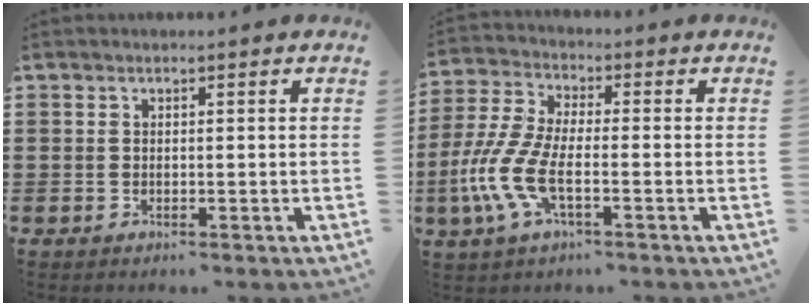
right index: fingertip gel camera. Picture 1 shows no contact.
{"total": 8.5, "force": [-3.1, 3.3, 7.2], "torque": [-0.193, -0.020, -0.067]}